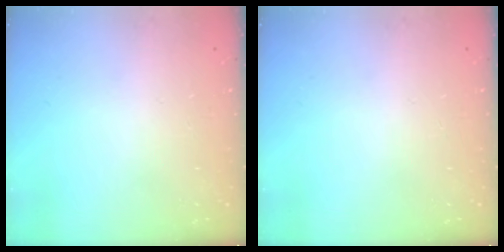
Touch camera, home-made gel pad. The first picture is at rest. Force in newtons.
{"total": 0.0}